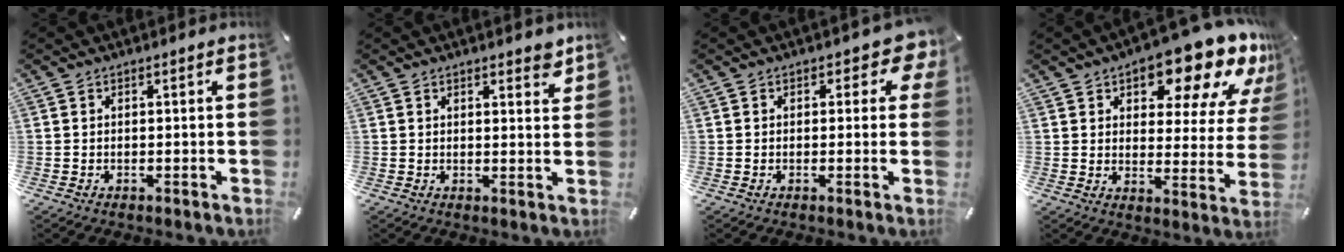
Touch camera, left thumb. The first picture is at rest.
{"total": 2.8, "force": [2.2, 1.2, 1.2], "torque": [-0.004, -0.014, 0.036]}
{"total": 5.0, "force": [1.8, 2.9, 3.6], "torque": [-0.035, -0.005, 0.025]}
{"total": 18.3, "force": [13.3, 7.5, 10.1], "torque": [-0.133, -0.095, 0.219]}